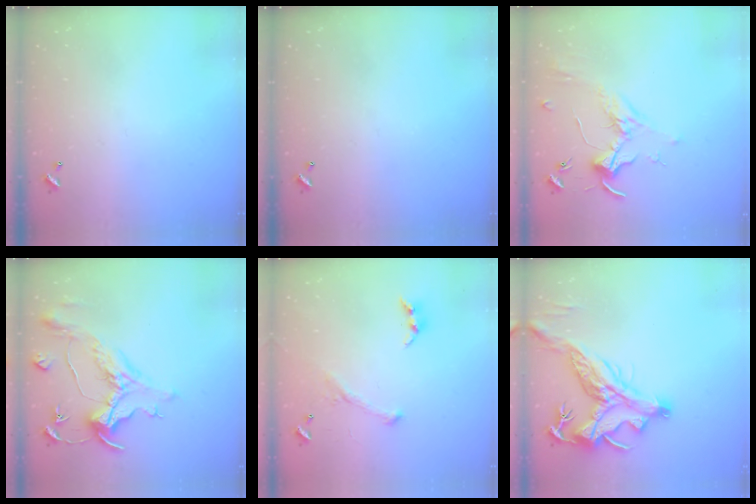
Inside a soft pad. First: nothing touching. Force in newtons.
{"total": 0.0}
{"total": 1.7, "press": 1.5, "slide": 0.7}
{"total": 1.5, "press": 0.8, "slide": 1.2}
{"total": 2.8, "press": 2.6, "slide": 1.0}
{"total": 4.7, "press": 4.5, "slide": 1.2}